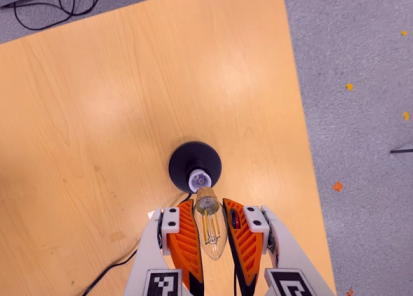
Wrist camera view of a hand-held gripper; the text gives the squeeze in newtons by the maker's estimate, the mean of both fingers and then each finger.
{"total": 20.4, "left": 22.2, "right": 18.5}